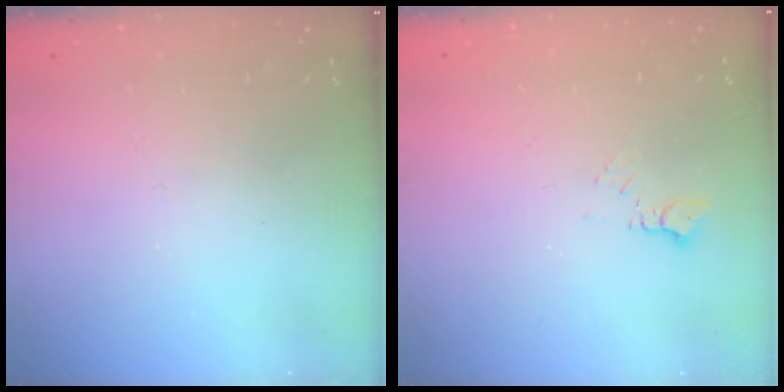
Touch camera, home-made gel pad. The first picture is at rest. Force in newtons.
{"total": 2.9, "press": 2.9, "slide": 0.5}